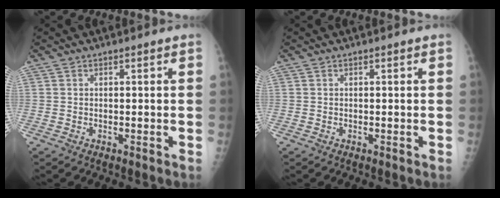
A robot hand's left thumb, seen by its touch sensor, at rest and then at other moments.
{"total": 0.0}